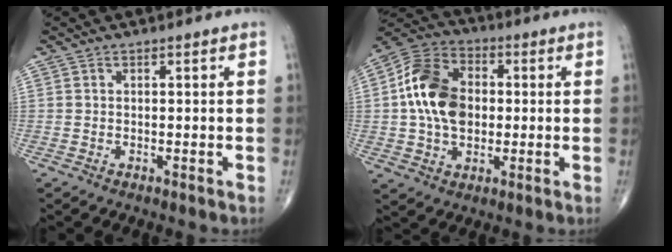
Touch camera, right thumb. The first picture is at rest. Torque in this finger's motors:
{"motor_torque": [1.27, 1.40, 1.37, -0.13, 0.36]}